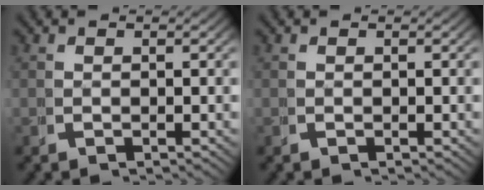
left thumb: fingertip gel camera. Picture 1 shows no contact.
{"total": 0.0}